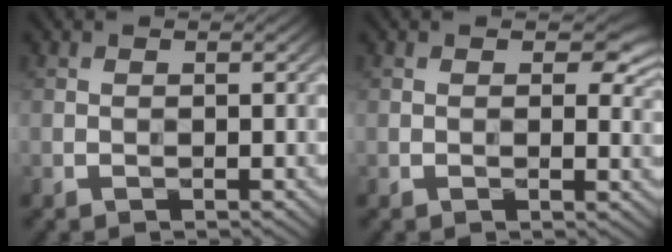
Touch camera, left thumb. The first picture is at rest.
{"total": 3.7, "force": [1.5, 2.4, 2.4], "torque": [-0.039, -0.009, 0.016]}